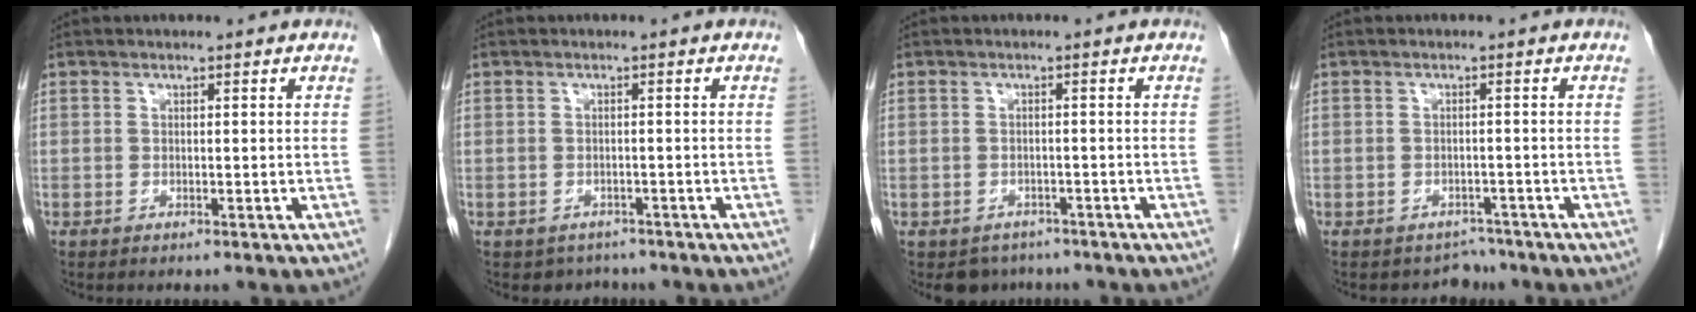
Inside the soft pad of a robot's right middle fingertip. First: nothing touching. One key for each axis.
{"total": 2.8, "fx": -2.2, "fy": 1.8, "fz": -0.1, "tx": -0.001, "ty": 0.005, "tz": -0.030}
{"total": 3.6, "fx": -2.9, "fy": 2.2, "fz": 0.3, "tx": 0.000, "ty": 0.003, "tz": -0.040}
{"total": 2.6, "fx": -2.2, "fy": 1.3, "fz": -0.5, "tx": 0.006, "ty": 0.007, "tz": -0.028}